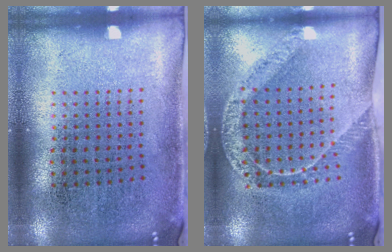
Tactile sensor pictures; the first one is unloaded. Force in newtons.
{"total": 1.3, "press": 1.3, "slide": 0.2}